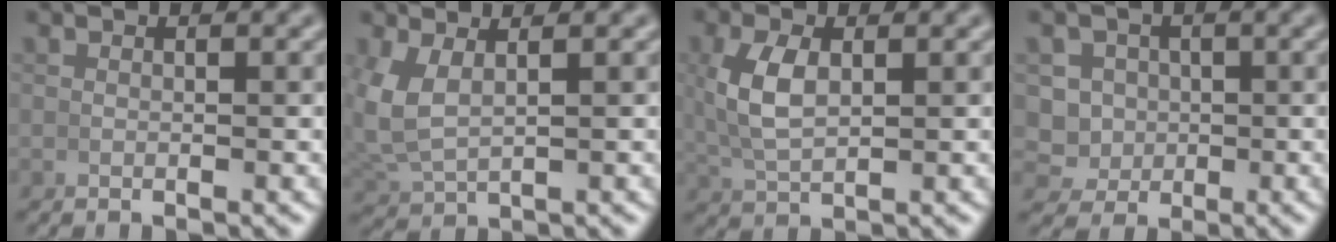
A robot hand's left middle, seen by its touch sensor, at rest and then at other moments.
{"total": 4.5, "force": [1.3, 3.1, 2.9], "torque": [-0.092, -0.003, 0.035]}
{"total": 4.0, "force": [0.8, 2.1, 3.3], "torque": [-0.080, -0.003, 0.027]}
{"total": 7.1, "force": [-0.5, 6.5, 2.6], "torque": [-0.067, -0.029, -0.001]}